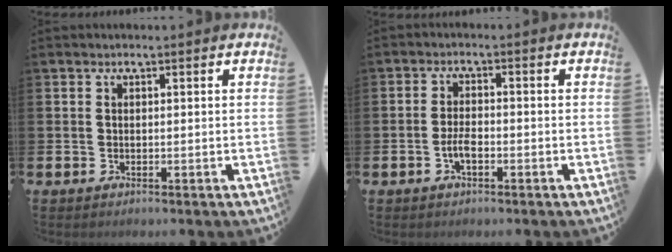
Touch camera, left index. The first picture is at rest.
{"total": 2.7, "force": [-1.0, 1.1, 2.3], "torque": [-0.045, 0.005, -0.017]}